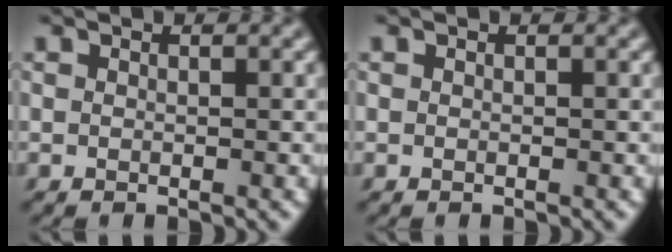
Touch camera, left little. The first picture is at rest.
{"total": 0.0}